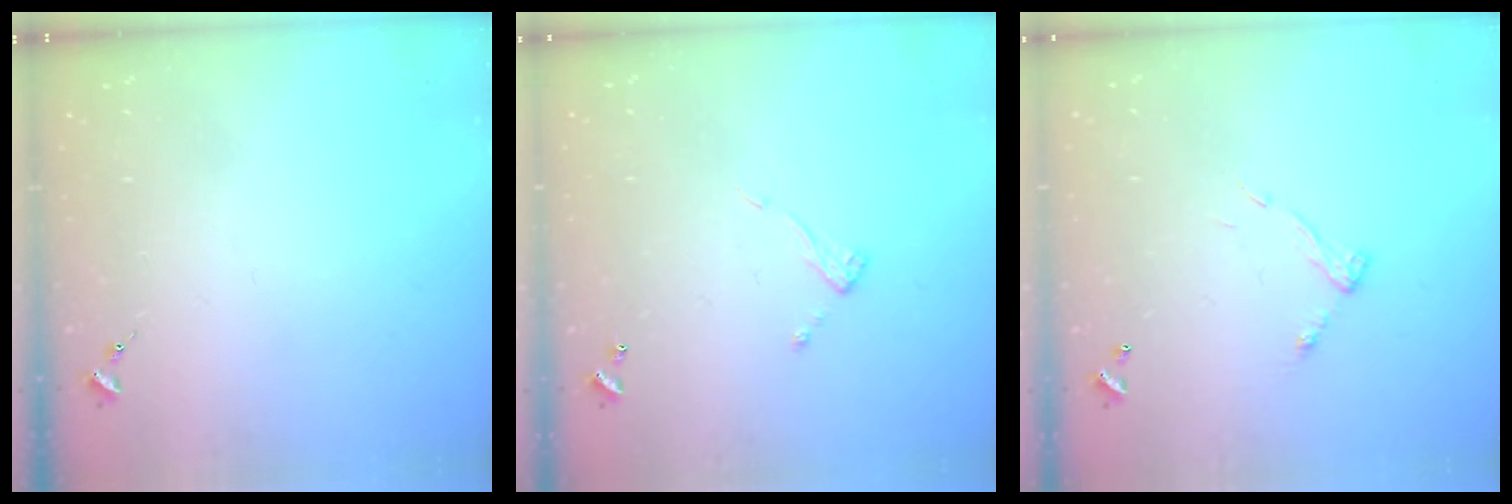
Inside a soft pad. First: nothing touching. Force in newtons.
{"total": 5.3, "press": 5.3, "slide": 0.2}
{"total": 6.8, "press": 6.8, "slide": 0.2}